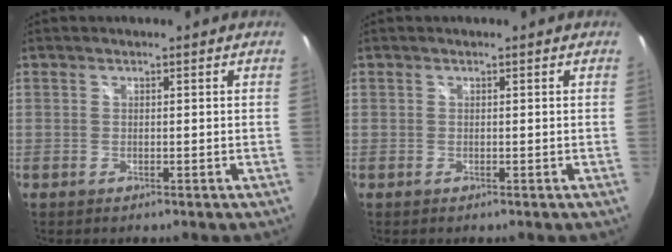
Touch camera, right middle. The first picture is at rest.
{"total": 0.0}